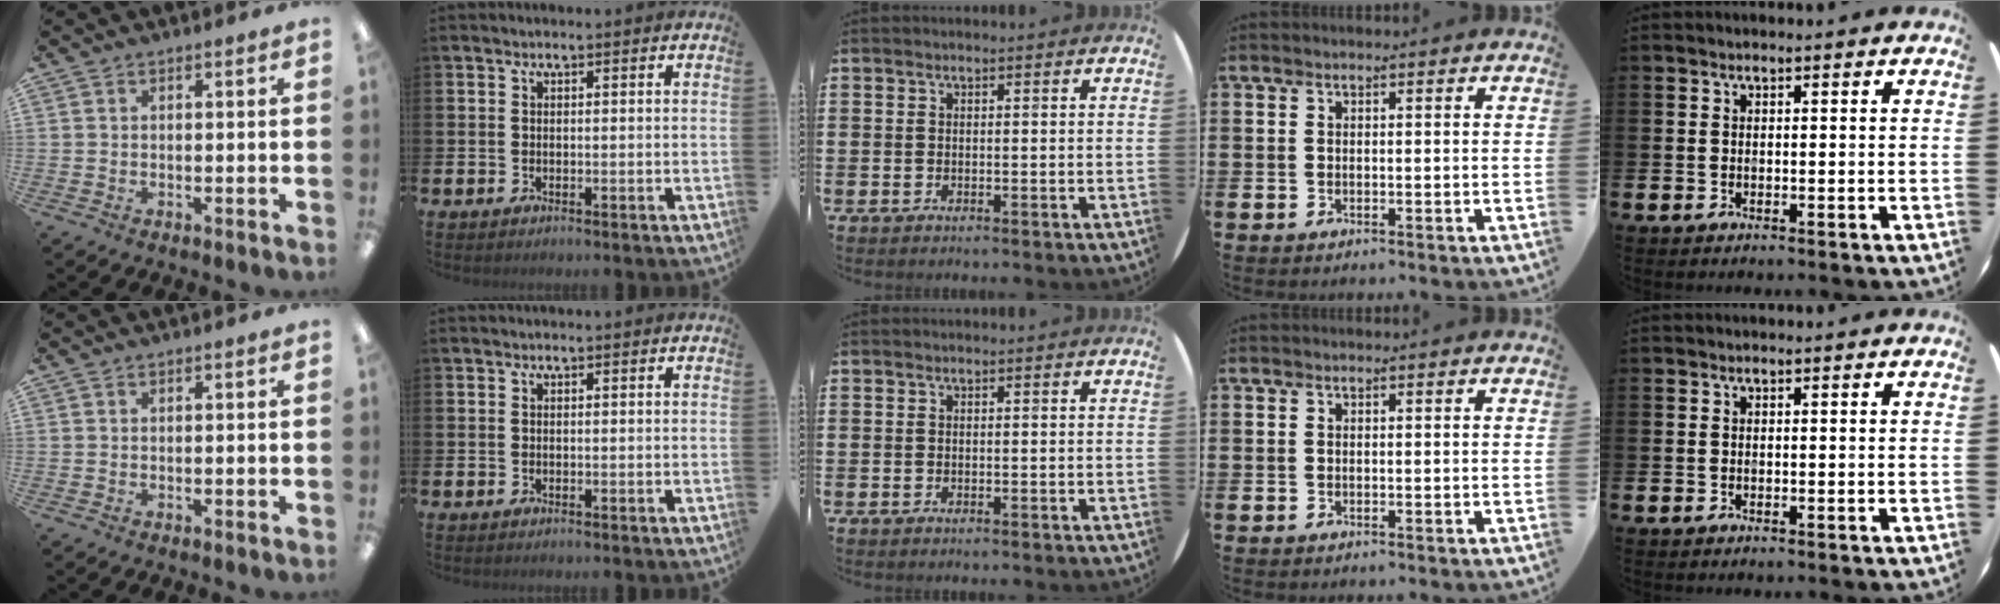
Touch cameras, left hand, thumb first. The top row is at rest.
{}